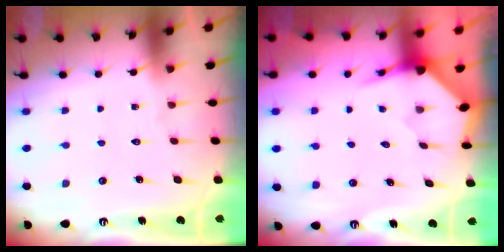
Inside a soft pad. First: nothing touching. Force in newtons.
{"total": 3.7, "press": 3.6, "slide": 0.4}